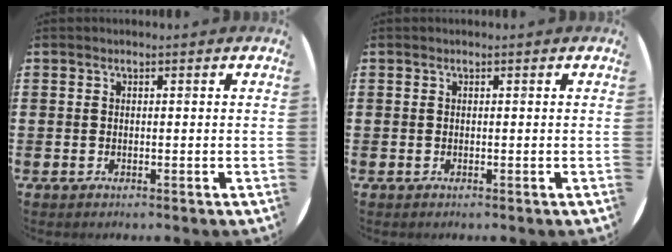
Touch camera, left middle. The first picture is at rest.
{"total": 0.0}